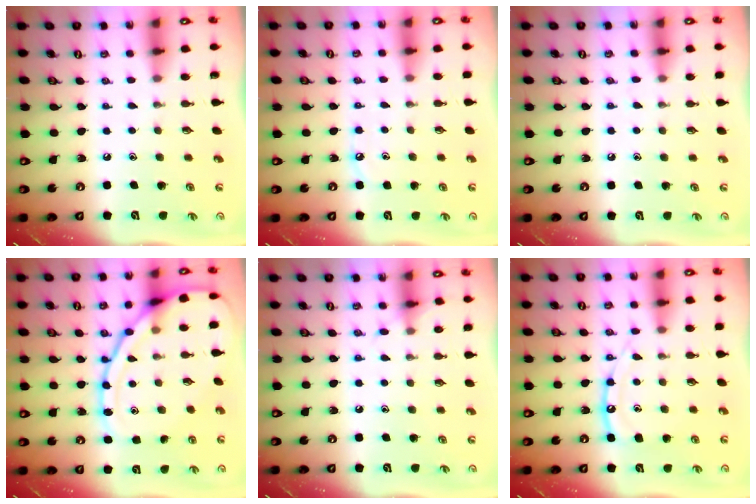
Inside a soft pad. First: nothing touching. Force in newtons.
{"total": 4.3, "press": 4.2, "slide": 0.6}
{"total": 5.4, "press": 5.3, "slide": 0.8}
{"total": 15.8, "press": 15.8, "slide": 0.9}
{"total": 5.9, "press": 5.8, "slide": 0.7}
{"total": 11.8, "press": 11.7, "slide": 1.1}